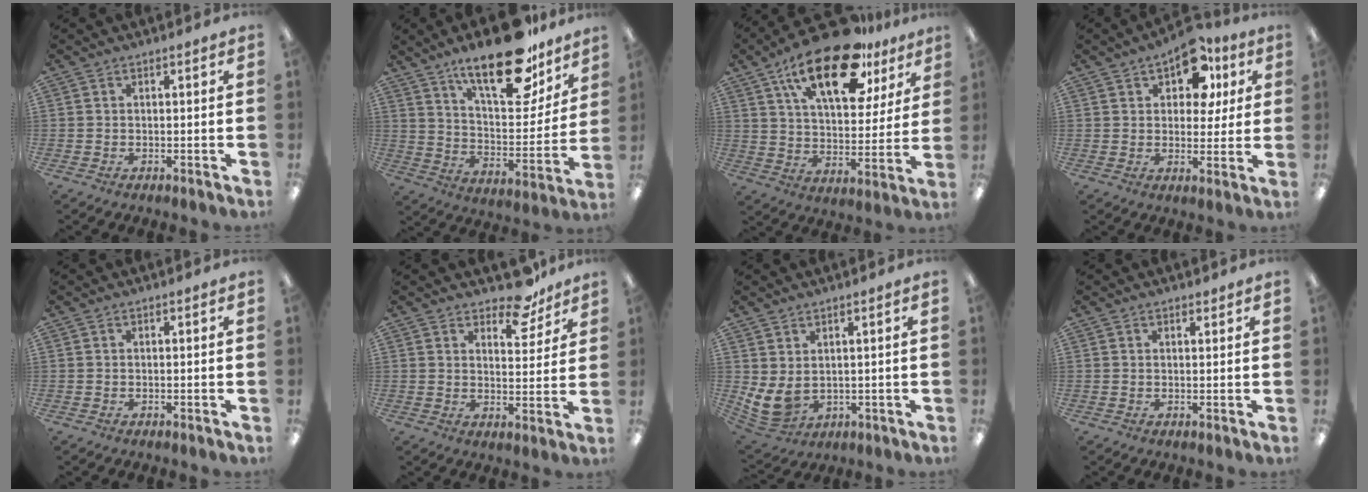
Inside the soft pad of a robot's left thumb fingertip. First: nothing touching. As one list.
[{"total": 22.2, "force": [15.5, 8.7, 13.3], "torque": [-0.204, -0.092, 0.263]}, {"total": 23.1, "force": [14.0, 10.2, 15.3], "torque": [-0.246, -0.066, 0.236]}, {"total": 12.2, "force": [6.7, 7.2, 7.3], "torque": [-0.098, -0.018, 0.114]}, {"total": 0.0}, {"total": 9.7, "force": [7.8, 4.0, 4.2], "torque": [-0.048, -0.049, 0.137]}, {"total": 6.2, "force": [1.9, 4.2, 4.1], "torque": [-0.100, -0.022, 0.035]}, {"total": 1.2, "force": [1.0, 0.4, 0.4], "torque": [-0.001, -0.004, 0.017]}]